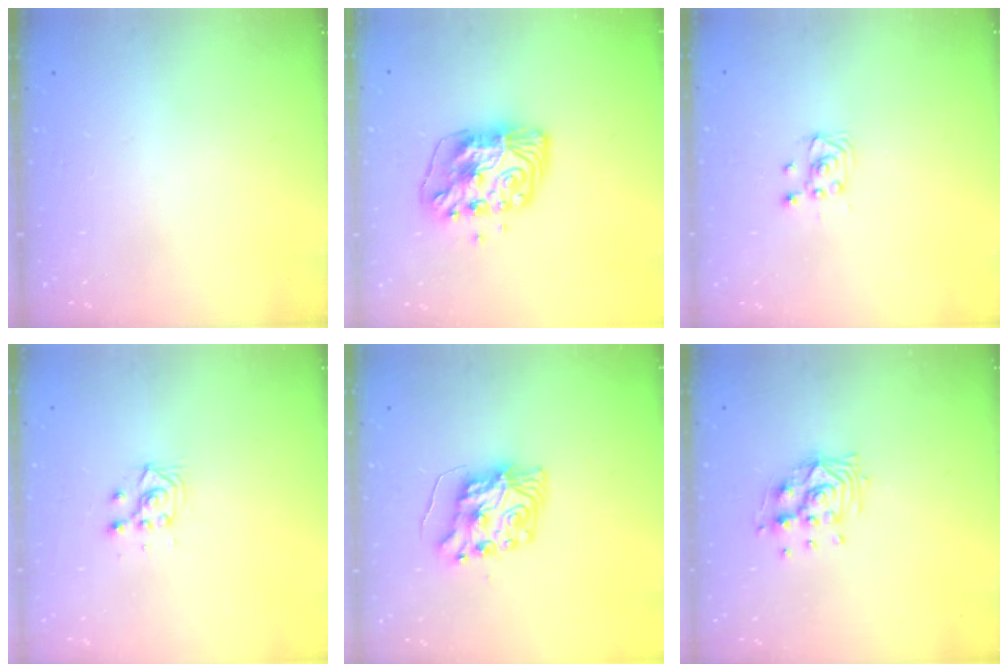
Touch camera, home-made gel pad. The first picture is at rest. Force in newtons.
{"total": 10.2, "press": 10.2, "slide": 0.9}
{"total": 2.9, "press": 2.9, "slide": 0.4}
{"total": 3.5, "press": 3.4, "slide": 0.9}
{"total": 8.9, "press": 8.9, "slide": 0.9}
{"total": 9.5, "press": 9.5, "slide": 0.4}